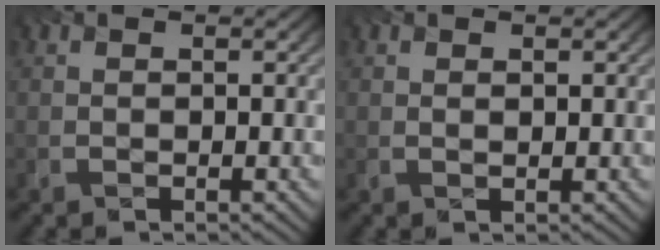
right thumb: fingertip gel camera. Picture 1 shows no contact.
{"total": 0.0}